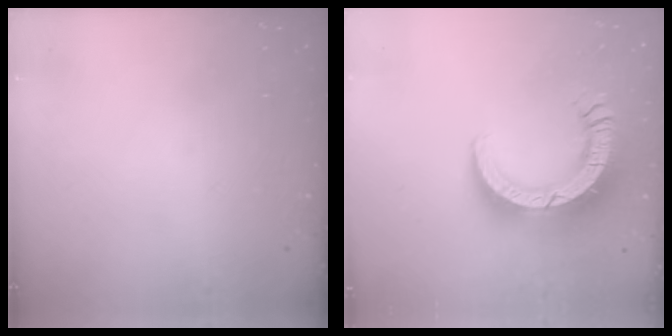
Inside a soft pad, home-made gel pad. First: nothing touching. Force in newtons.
{"total": 15.0, "press": 14.9, "slide": 1.6}